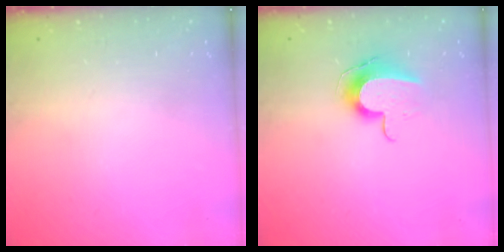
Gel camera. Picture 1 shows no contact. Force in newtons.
{"total": 10.7, "press": 10.6, "slide": 0.8}